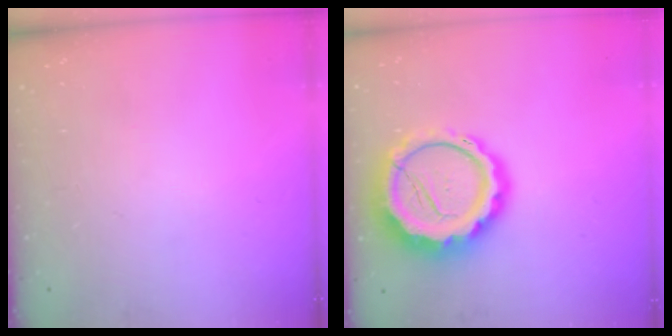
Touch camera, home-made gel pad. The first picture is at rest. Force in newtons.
{"total": 17.0, "press": 16.6, "slide": 3.5}